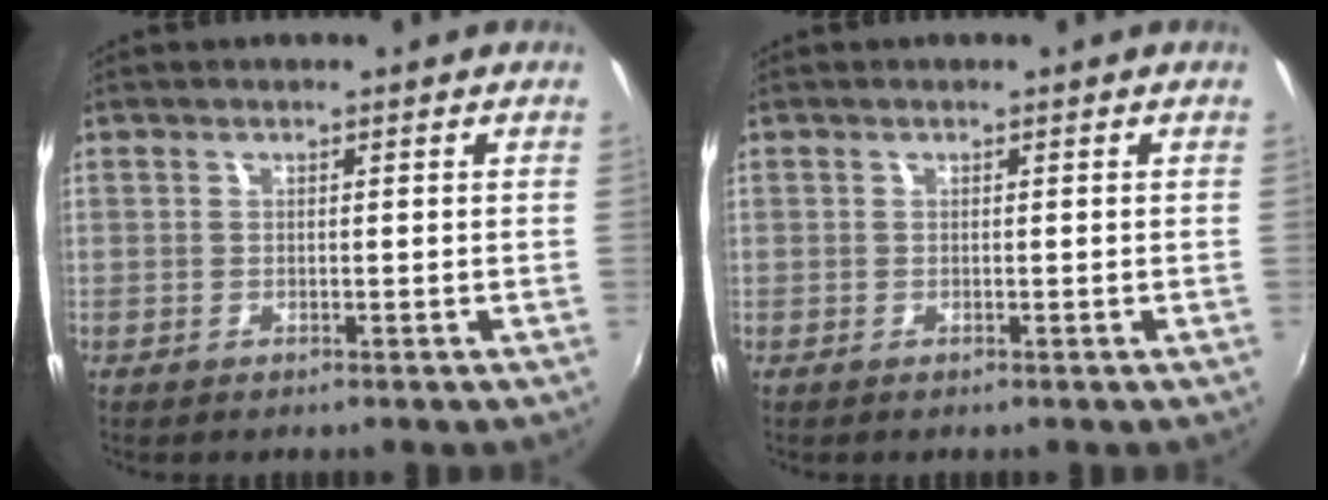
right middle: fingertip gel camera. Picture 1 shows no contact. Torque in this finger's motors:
{"motor_torque": [0.43, -0.21, 0.05, 0.01]}